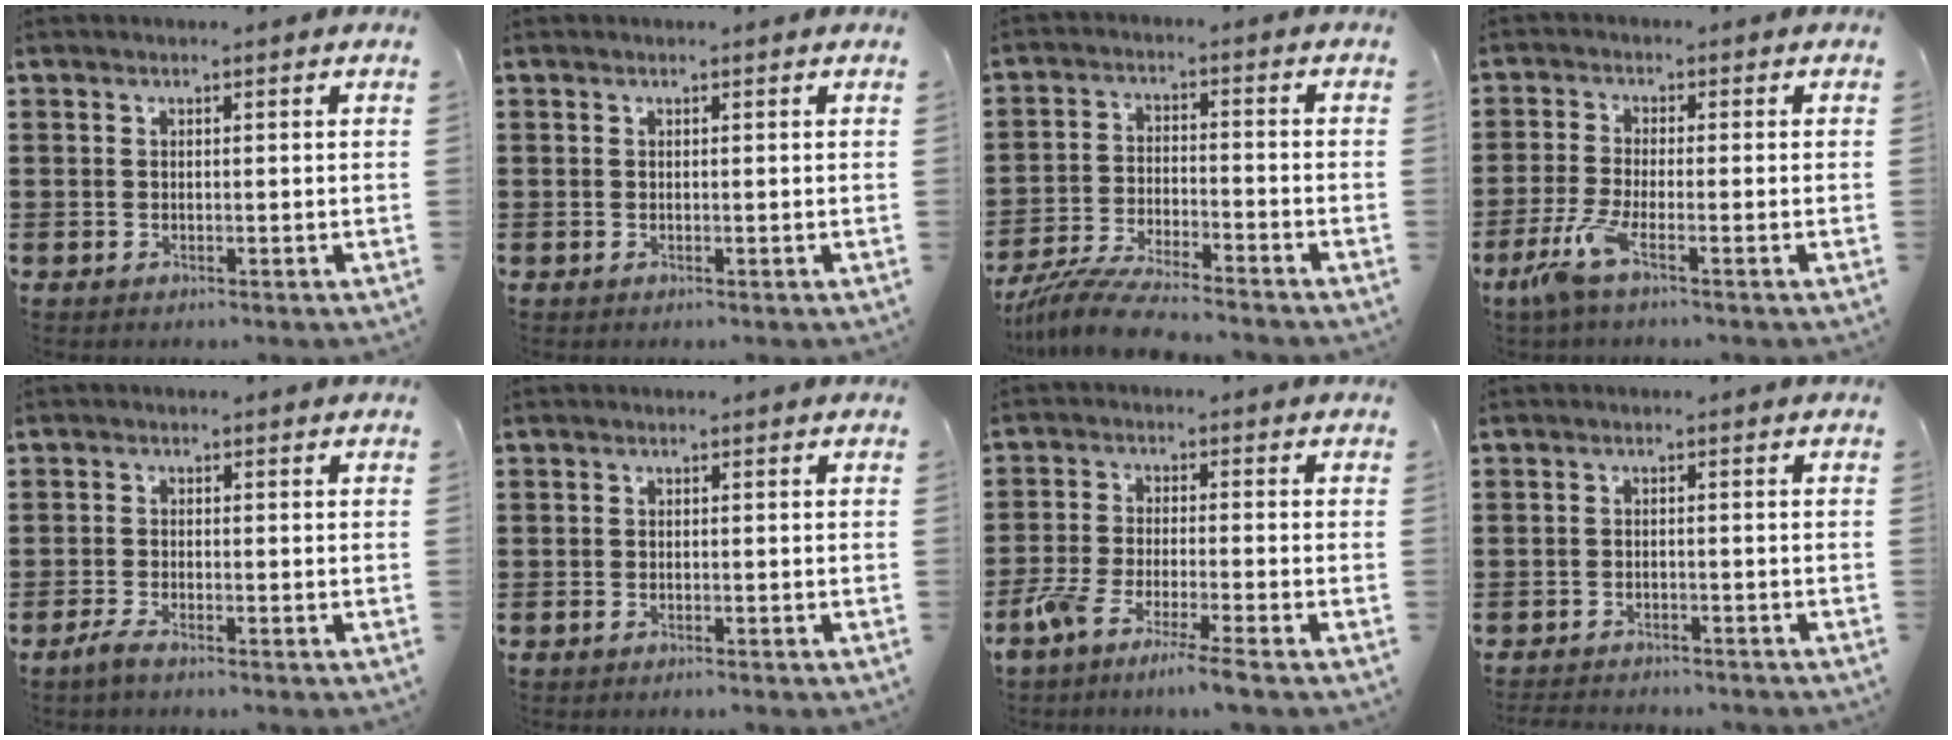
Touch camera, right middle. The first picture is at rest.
{"total": 0.0}
{"total": 7.4, "force": [-6.9, 0.4, 2.6], "torque": [-0.059, 0.000, -0.135]}
{"total": 4.6, "force": [-2.6, 0.5, 3.8], "torque": [-0.100, -0.016, -0.055]}
{"total": 1.9, "force": [-1.6, 0.1, 1.1], "torque": [-0.026, 0.002, -0.032]}
{"total": 0.6, "force": [-0.5, 0.1, 0.2], "torque": [-0.007, -0.002, -0.010]}
{"total": 5.4, "force": [-4.5, -0.6, 2.8], "torque": [-0.073, -0.024, -0.092]}
{"total": 2.2, "force": [-2.2, 0.1, -0.1], "torque": [-0.004, -0.001, -0.048]}